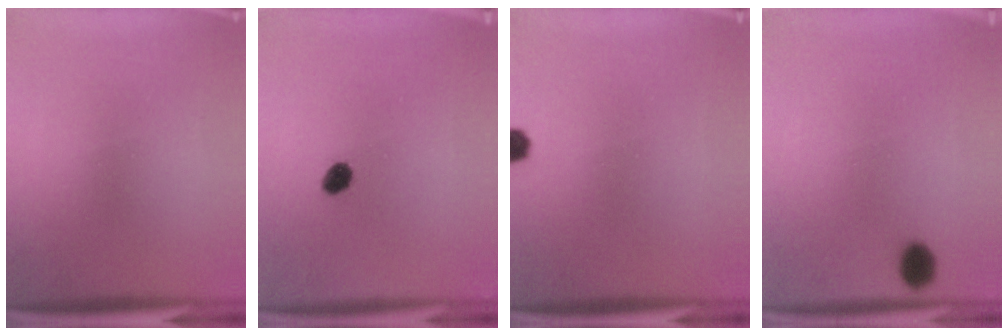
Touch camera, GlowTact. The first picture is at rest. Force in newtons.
{"total": 3.0}
{"total": 2.4}
{"total": 2.3}